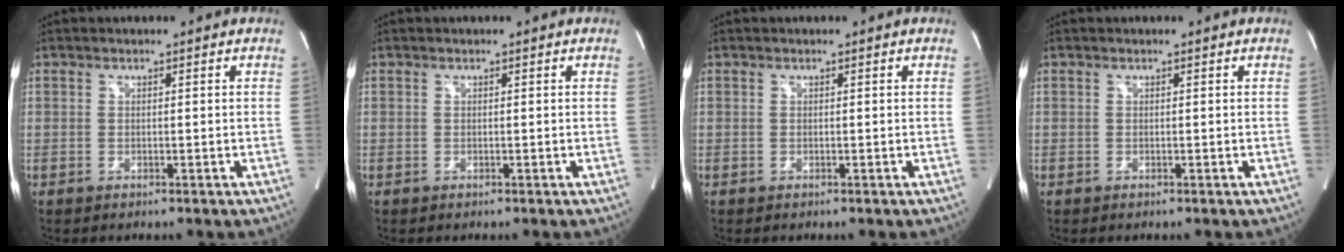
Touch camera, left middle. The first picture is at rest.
{"total": 0.0}
{"total": 0.0}
{"total": 0.0}